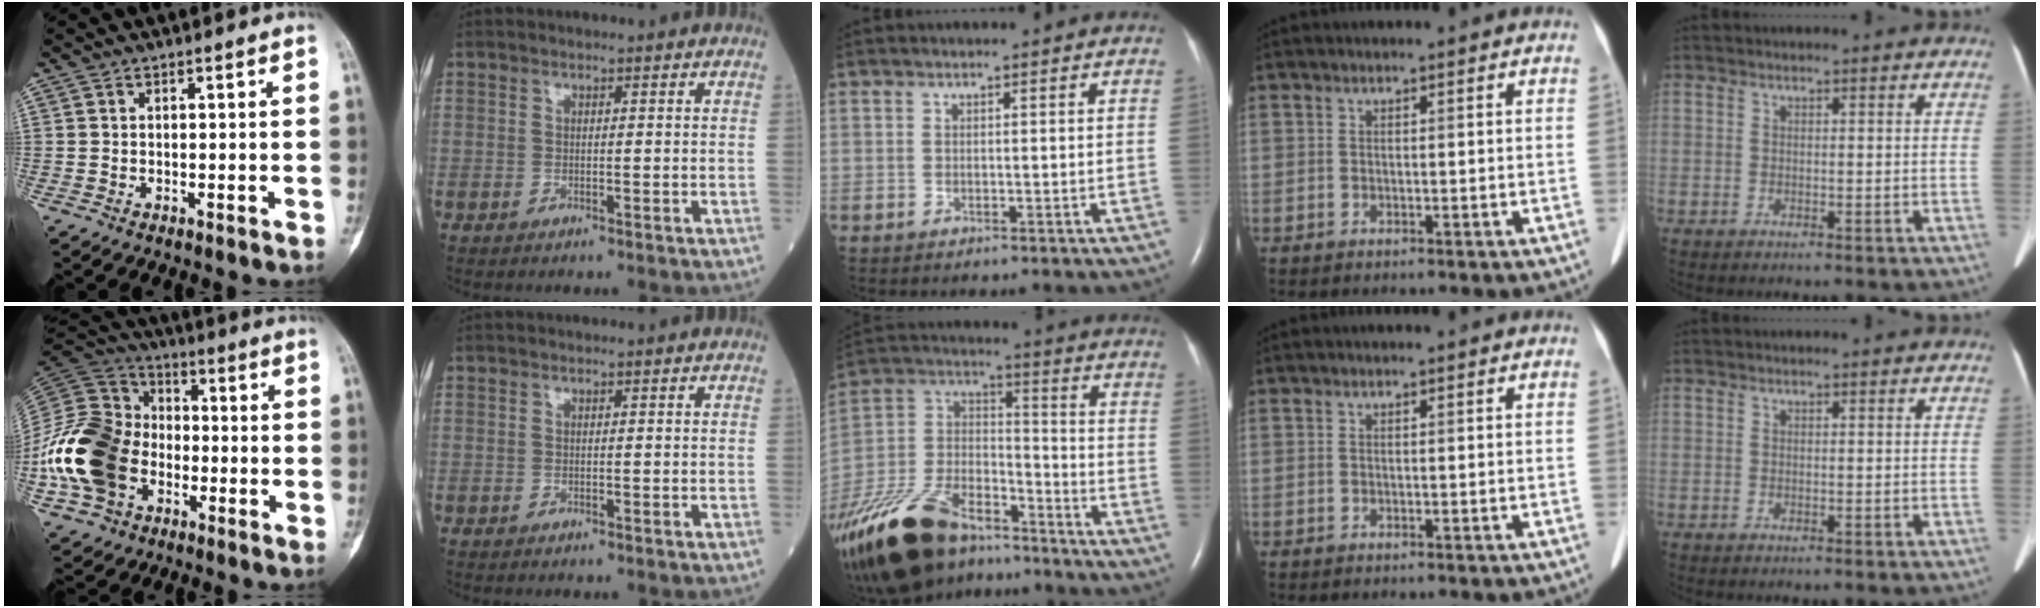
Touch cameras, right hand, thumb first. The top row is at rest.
{"thumb": {"total": 21.3, "force": [-5.8, 15.8, 13.1], "torque": [-0.270, 0.044, -0.108]}, "middle": {"total": 26.4, "force": [-19.5, 10.5, 14.3], "torque": [-0.357, -0.029, -0.349]}}